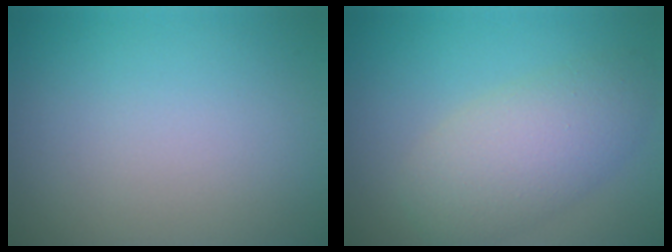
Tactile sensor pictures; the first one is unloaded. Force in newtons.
{"total": 5.1, "press": 5.1, "slide": 0.1}